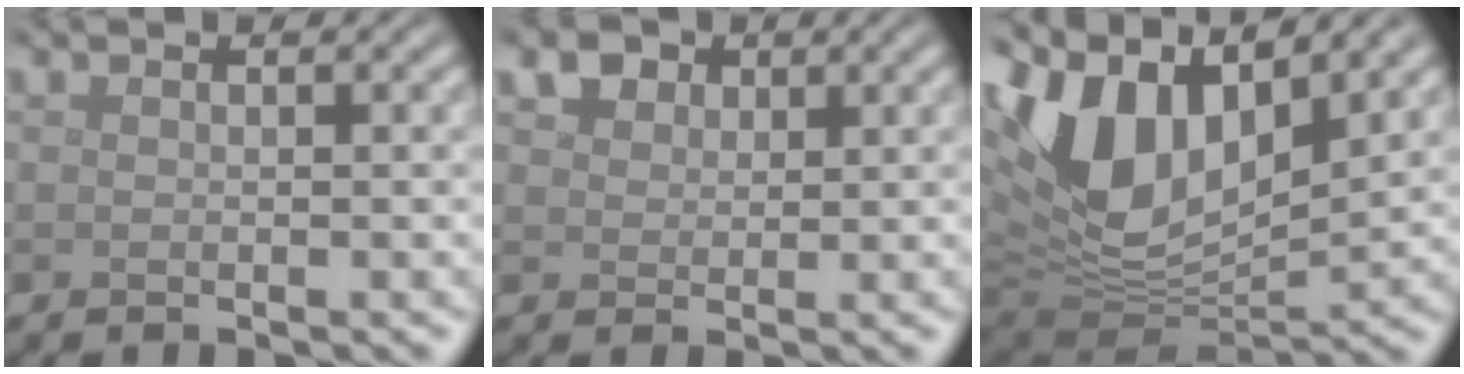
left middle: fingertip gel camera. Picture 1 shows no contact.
{"total": 3.0, "force": [2.0, 1.9, 1.2], "torque": [-0.029, -0.005, 0.038]}
{"total": 12.4, "force": [5.1, 6.3, 9.4], "torque": [-0.191, 0.007, 0.089]}